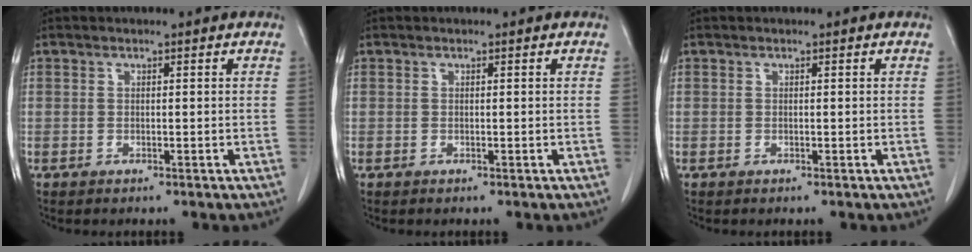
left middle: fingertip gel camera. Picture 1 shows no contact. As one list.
[{"total": 0.0}, {"total": 0.0}]